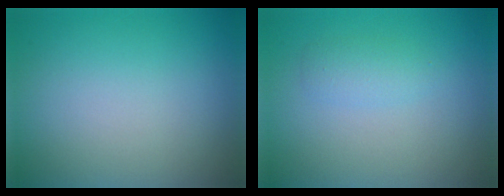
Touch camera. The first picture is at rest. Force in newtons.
{"total": 1.5, "press": 1.4, "slide": 0.1}